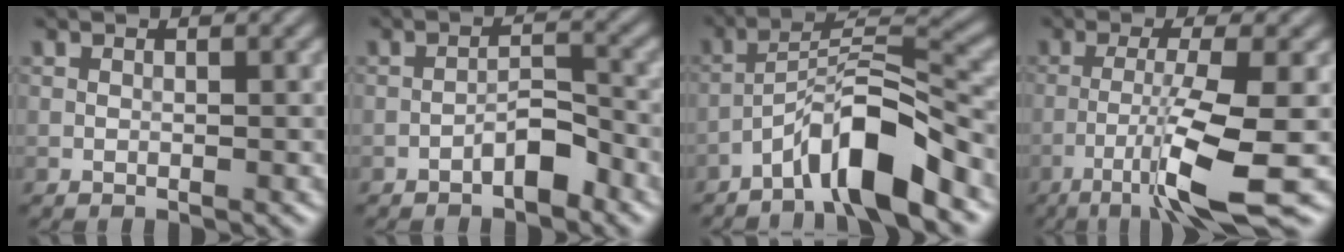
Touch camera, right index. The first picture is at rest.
{"total": 2.8, "force": [-1.9, 0.9, 1.8], "torque": [-0.026, 0.015, -0.033]}
{"total": 7.9, "force": [-5.1, 1.5, 5.8], "torque": [-0.104, 0.016, -0.091]}
{"total": 7.6, "force": [-3.2, 0.5, 6.9], "torque": [-0.121, 0.000, -0.063]}